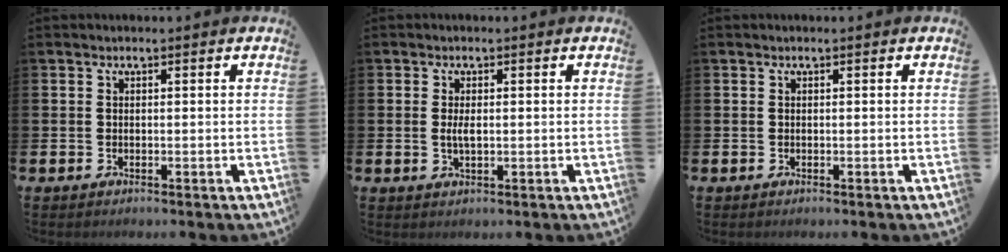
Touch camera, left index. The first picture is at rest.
{"total": 2.1, "force": [0.1, 0.8, 1.9], "torque": [-0.031, 0.000, -0.001]}
{"total": 0.0}